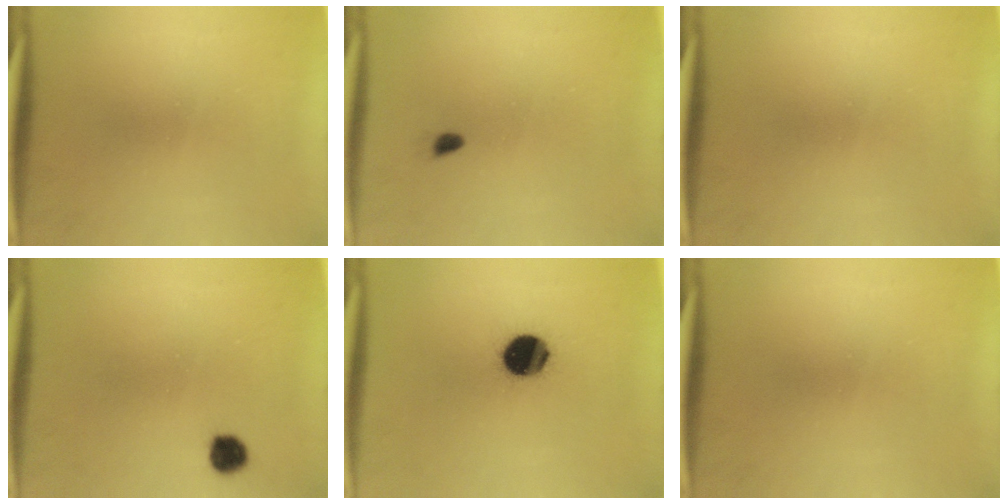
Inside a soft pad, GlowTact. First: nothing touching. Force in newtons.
{"total": 0.6}
{"total": 0.0}
{"total": 3.2}
{"total": 11.5}
{"total": 0.0}